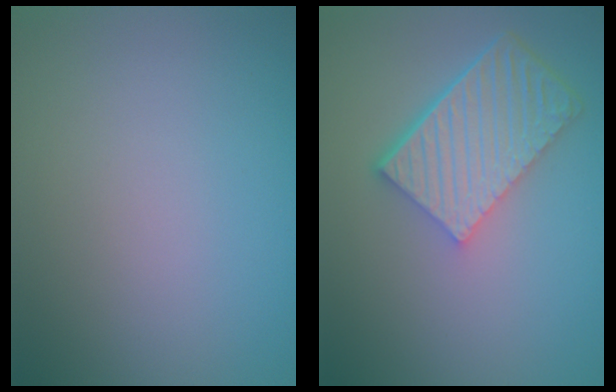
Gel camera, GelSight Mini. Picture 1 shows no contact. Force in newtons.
{"total": 6.3, "press": 4.4, "slide": 4.5}